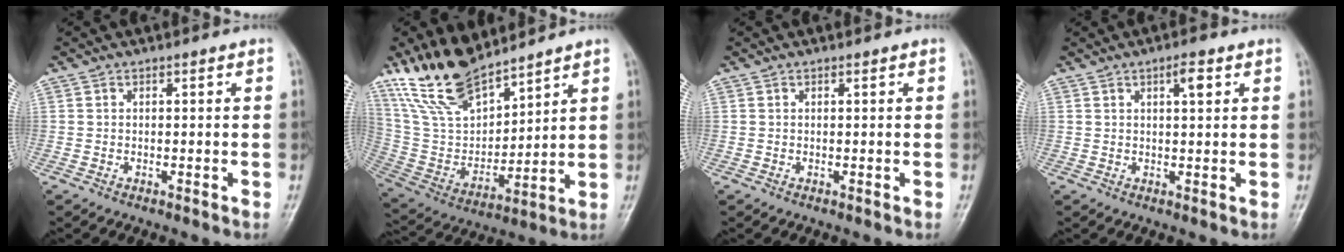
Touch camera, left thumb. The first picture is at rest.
{"total": 16.5, "force": [13.2, 6.0, 7.8], "torque": [-0.121, -0.064, 0.268]}
{"total": 0.0}
{"total": 3.1, "force": [1.5, 0.9, 2.5], "torque": [-0.036, -0.005, 0.023]}